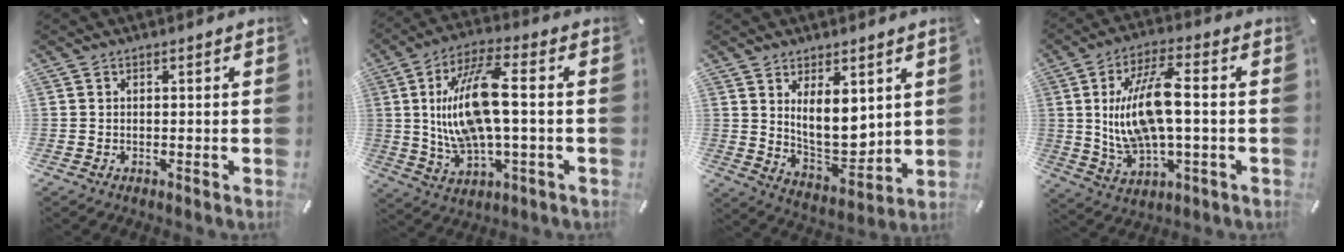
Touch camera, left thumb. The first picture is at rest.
{"total": 17.4, "force": [1.2, 6.7, 16.0], "torque": [-0.328, 0.000, 0.019]}
{"total": 10.4, "force": [4.8, 5.9, 7.0], "torque": [-0.096, -0.039, 0.087]}
{"total": 15.8, "force": [1.2, 6.5, 14.3], "torque": [-0.301, -0.004, 0.019]}